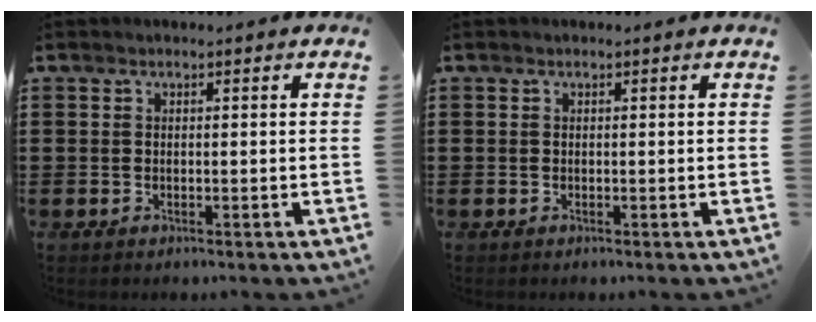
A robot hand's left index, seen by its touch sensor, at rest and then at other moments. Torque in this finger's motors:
{"motor_torque": [0.00, 0.00, 0.00, 0.00]}